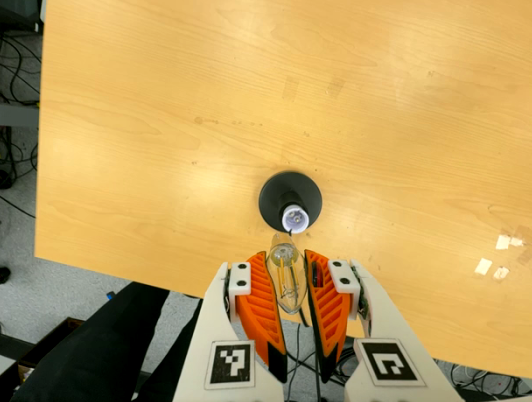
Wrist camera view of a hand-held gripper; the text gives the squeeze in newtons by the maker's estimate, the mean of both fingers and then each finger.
{"total": 19.3, "left": 24.3, "right": 14.4}